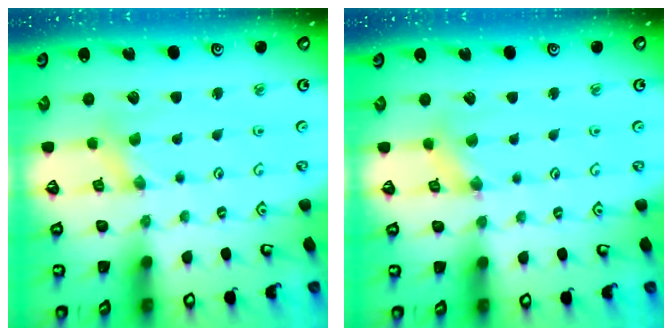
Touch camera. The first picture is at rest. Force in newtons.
{"total": 2.0, "press": 2.0, "slide": 0.3}